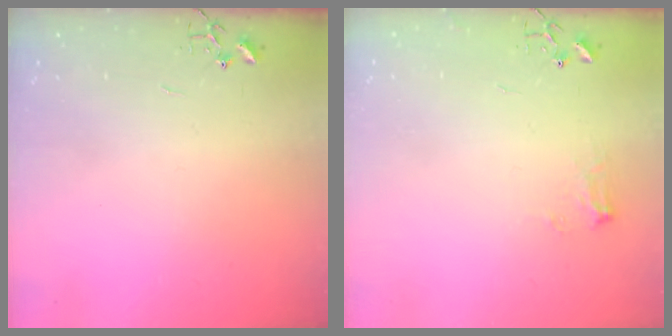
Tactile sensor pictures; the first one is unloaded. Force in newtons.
{"total": 6.8, "press": 6.8, "slide": 0.8}